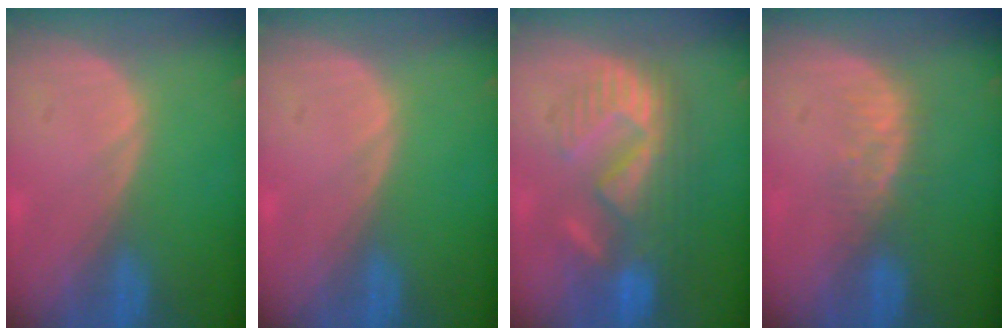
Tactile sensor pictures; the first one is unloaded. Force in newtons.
{"total": 0.0}
{"total": 10.5, "press": 9.6, "slide": 4.1}
{"total": 3.9, "press": 3.5, "slide": 1.8}